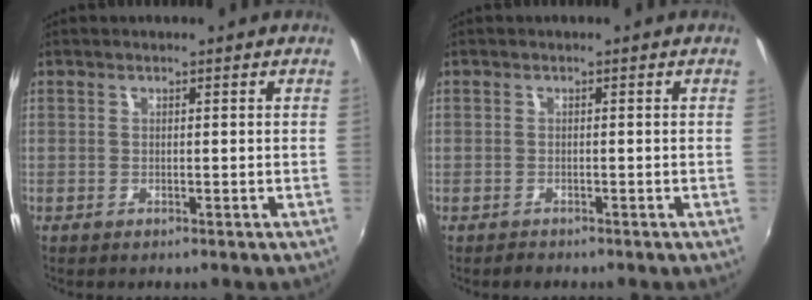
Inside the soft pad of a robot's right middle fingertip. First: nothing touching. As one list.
[{"total": 1.2, "force": [-1.0, 0.6, 0.2], "torque": [-0.006, 0.001, -0.016]}]